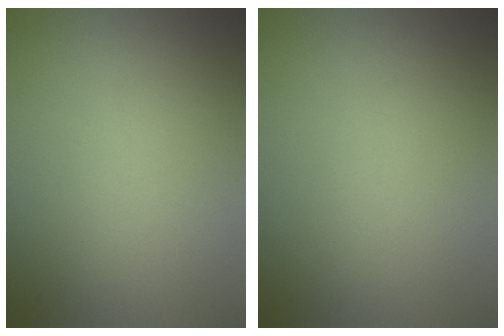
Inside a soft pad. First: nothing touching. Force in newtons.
{"total": 0.0}